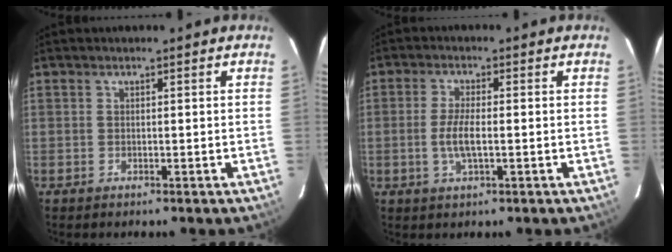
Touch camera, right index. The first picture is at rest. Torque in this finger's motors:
{"motor_torque": [0.73, -0.21, 0.42, 0.11]}